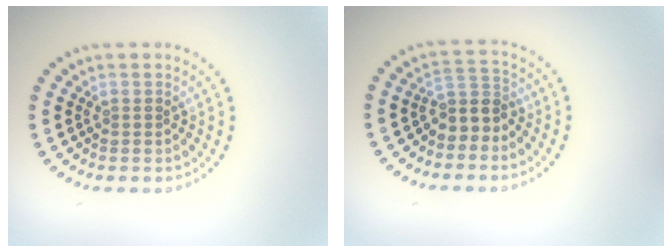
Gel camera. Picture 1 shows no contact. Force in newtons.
{"total": 2.6, "press": 2.0, "slide": 1.7}